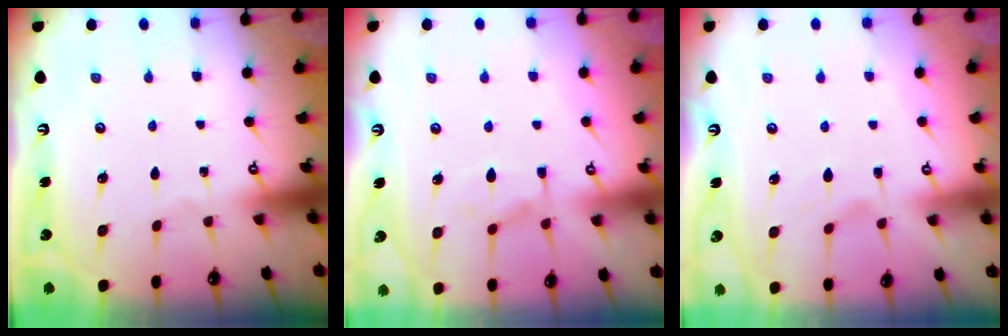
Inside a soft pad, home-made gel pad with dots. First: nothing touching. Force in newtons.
{"total": 1.7, "press": 1.1, "slide": 1.4}
{"total": 2.2, "press": 1.9, "slide": 1.1}